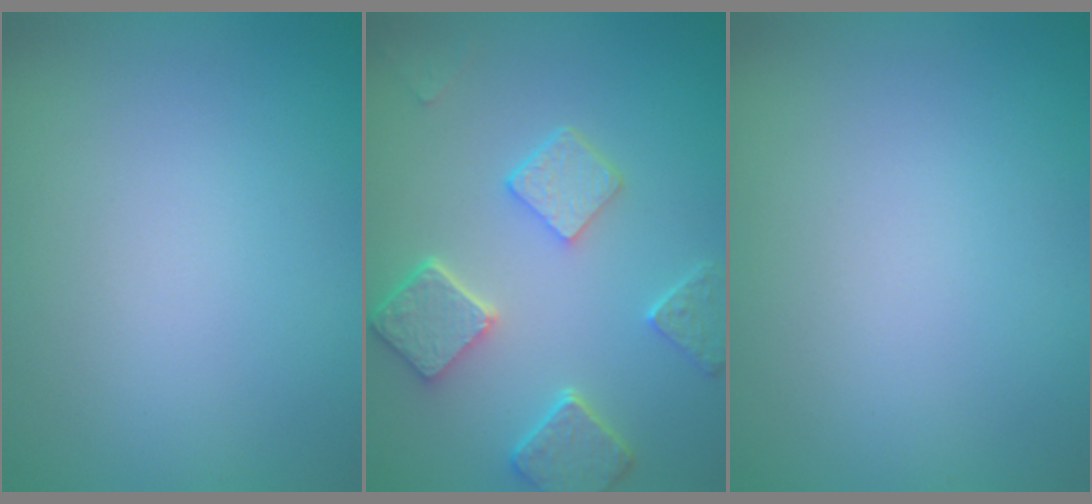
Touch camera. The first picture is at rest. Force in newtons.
{"total": 5.0, "press": 3.9, "slide": 3.0}
{"total": 0.0}